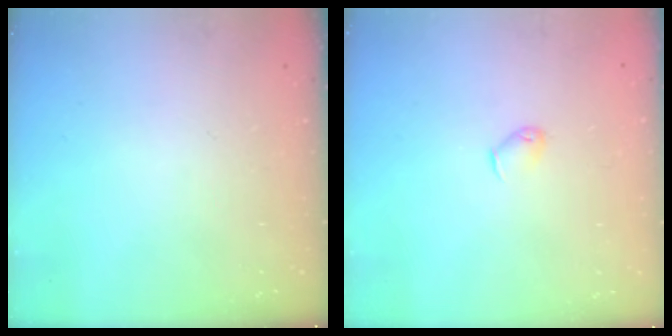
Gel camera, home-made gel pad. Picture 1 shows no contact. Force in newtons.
{"total": 4.0, "press": 3.9, "slide": 0.8}